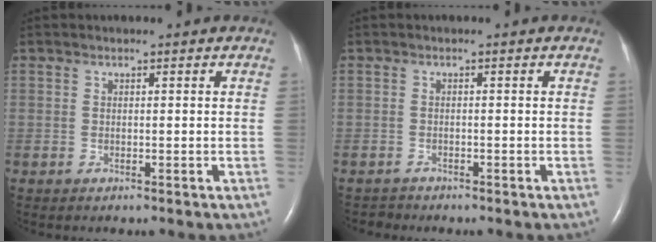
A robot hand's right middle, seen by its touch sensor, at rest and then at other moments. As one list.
[{"total": 1.1, "force": [-1.0, 0.3, -0.4], "torque": [0.001, -0.004, -0.017]}]